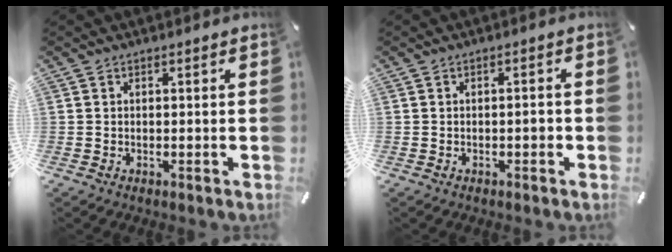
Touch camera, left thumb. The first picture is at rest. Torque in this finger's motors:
{"motor_torque": [0.08, 0.30, 0.10, -0.13, 0.00]}